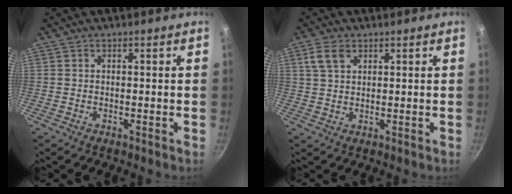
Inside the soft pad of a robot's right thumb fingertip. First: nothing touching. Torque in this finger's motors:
{"motor_torque": [0.61, 3.03, 0.90, 0.01, 0.52]}